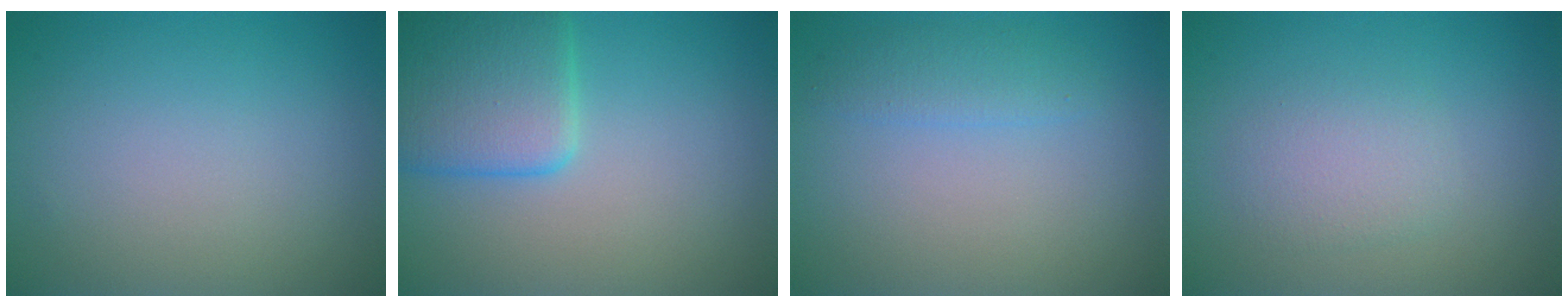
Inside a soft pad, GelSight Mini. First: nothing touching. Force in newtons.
{"total": 5.6, "press": 5.6, "slide": 0.3}
{"total": 1.7, "press": 1.7, "slide": 0.1}
{"total": 2.1, "press": 2.1, "slide": 0.0}